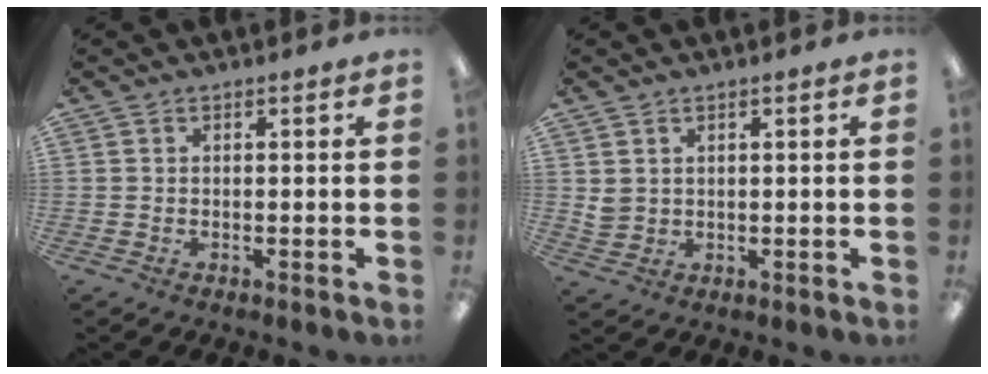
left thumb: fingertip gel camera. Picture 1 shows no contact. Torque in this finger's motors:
{"motor_torque": [0.22, 0.38, -0.18, -0.28, 0.00]}